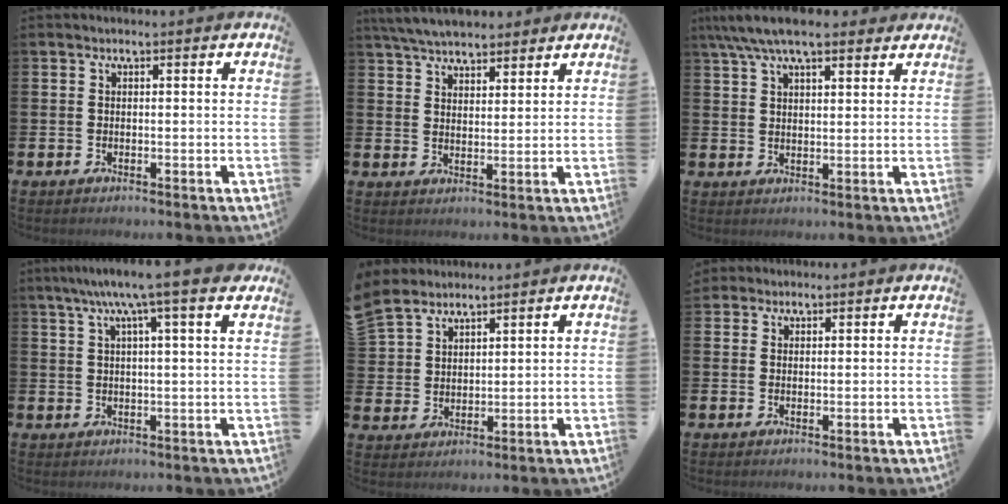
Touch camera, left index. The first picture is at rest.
{"total": 5.9, "force": [5.6, 1.4, 1.1], "torque": [-0.039, -0.018, 0.105]}
{"total": 6.9, "force": [5.8, 1.8, 3.2], "torque": [-0.077, -0.009, 0.107]}
{"total": 6.5, "force": [5.0, 0.0, 4.2], "torque": [-0.084, -0.017, 0.081]}
{"total": 5.5, "force": [5.1, 2.1, 0.2], "torque": [-0.029, -0.020, 0.098]}
{"total": 2.1, "force": [1.9, 1.0, 0.0], "torque": [0.008, -0.002, 0.033]}